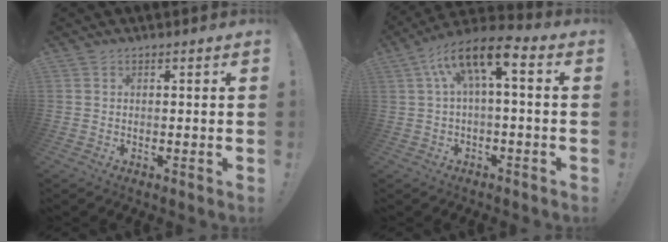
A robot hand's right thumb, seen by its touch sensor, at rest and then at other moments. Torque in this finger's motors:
{"motor_torque": [0.61, 0.78, 0.15, 0.15, 0.12]}